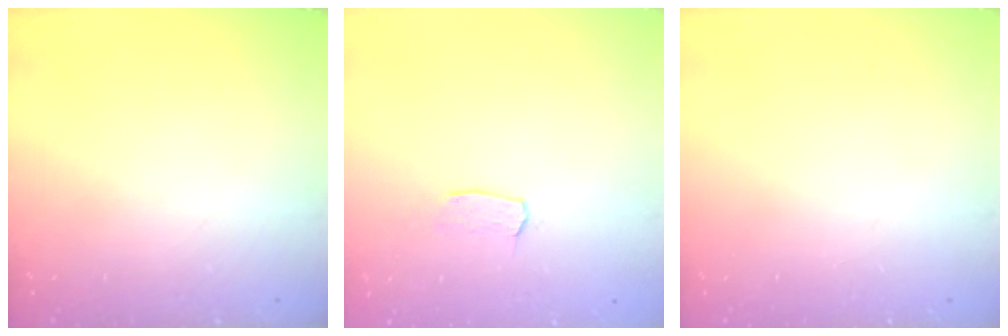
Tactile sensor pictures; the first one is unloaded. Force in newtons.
{"total": 2.9, "press": 2.9, "slide": 0.2}
{"total": 0.0}